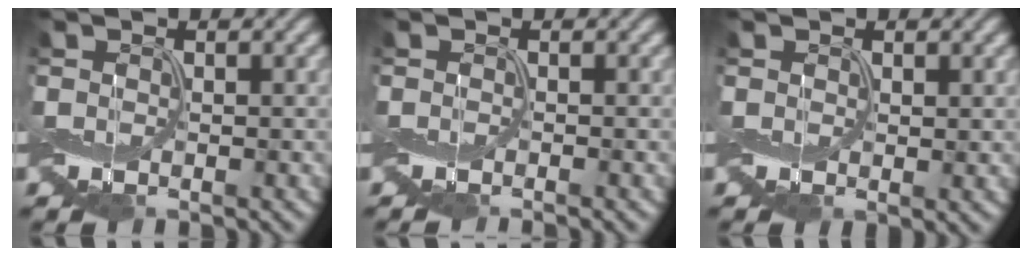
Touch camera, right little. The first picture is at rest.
{"total": 0.9, "force": [-0.8, 0.0, 0.4], "torque": [-0.001, -0.004, -0.015]}
{"total": 0.6, "force": [0.4, 0.3, 0.4], "torque": [-0.007, 0.000, 0.008]}